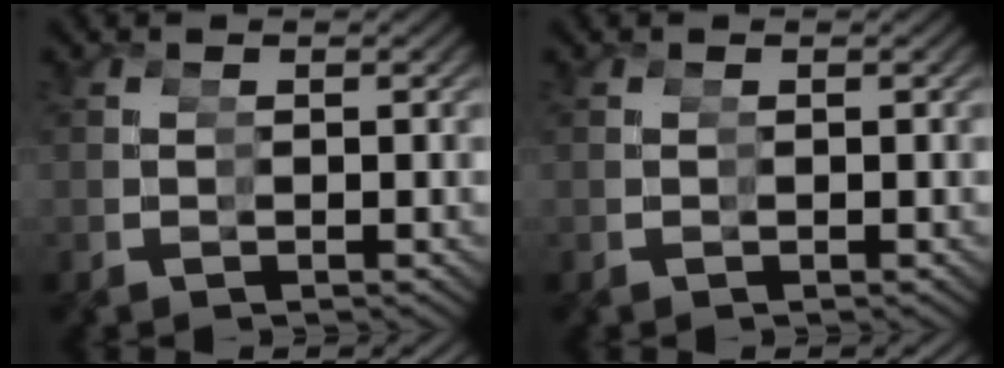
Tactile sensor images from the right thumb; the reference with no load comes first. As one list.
[{"total": 0.0}]